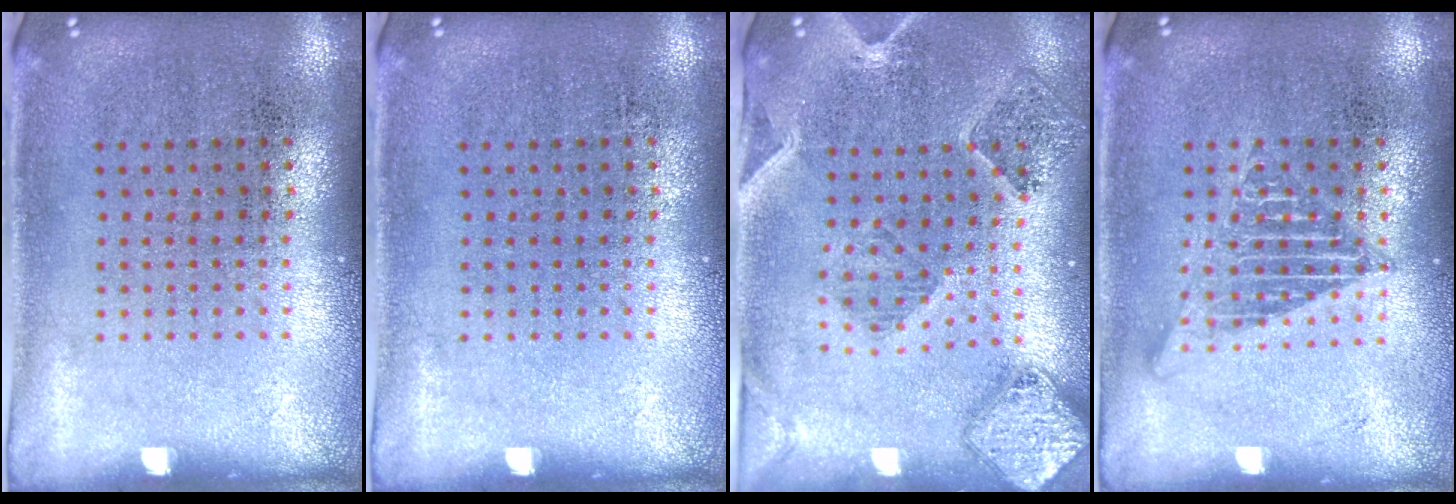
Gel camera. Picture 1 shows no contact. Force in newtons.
{"total": 0.0}
{"total": 1.6, "press": 1.6, "slide": 0.3}
{"total": 2.4, "press": 2.3, "slide": 0.2}